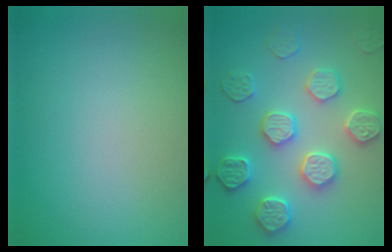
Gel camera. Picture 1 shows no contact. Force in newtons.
{"total": 5.0, "press": 5.0, "slide": 0.5}